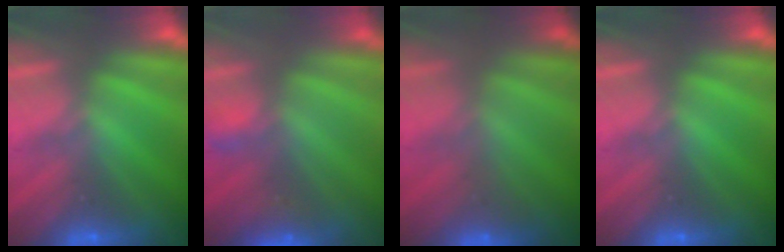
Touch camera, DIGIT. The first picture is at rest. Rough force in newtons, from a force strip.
{"total": 2.6}
{"total": 2.4}
{"total": 0.0}